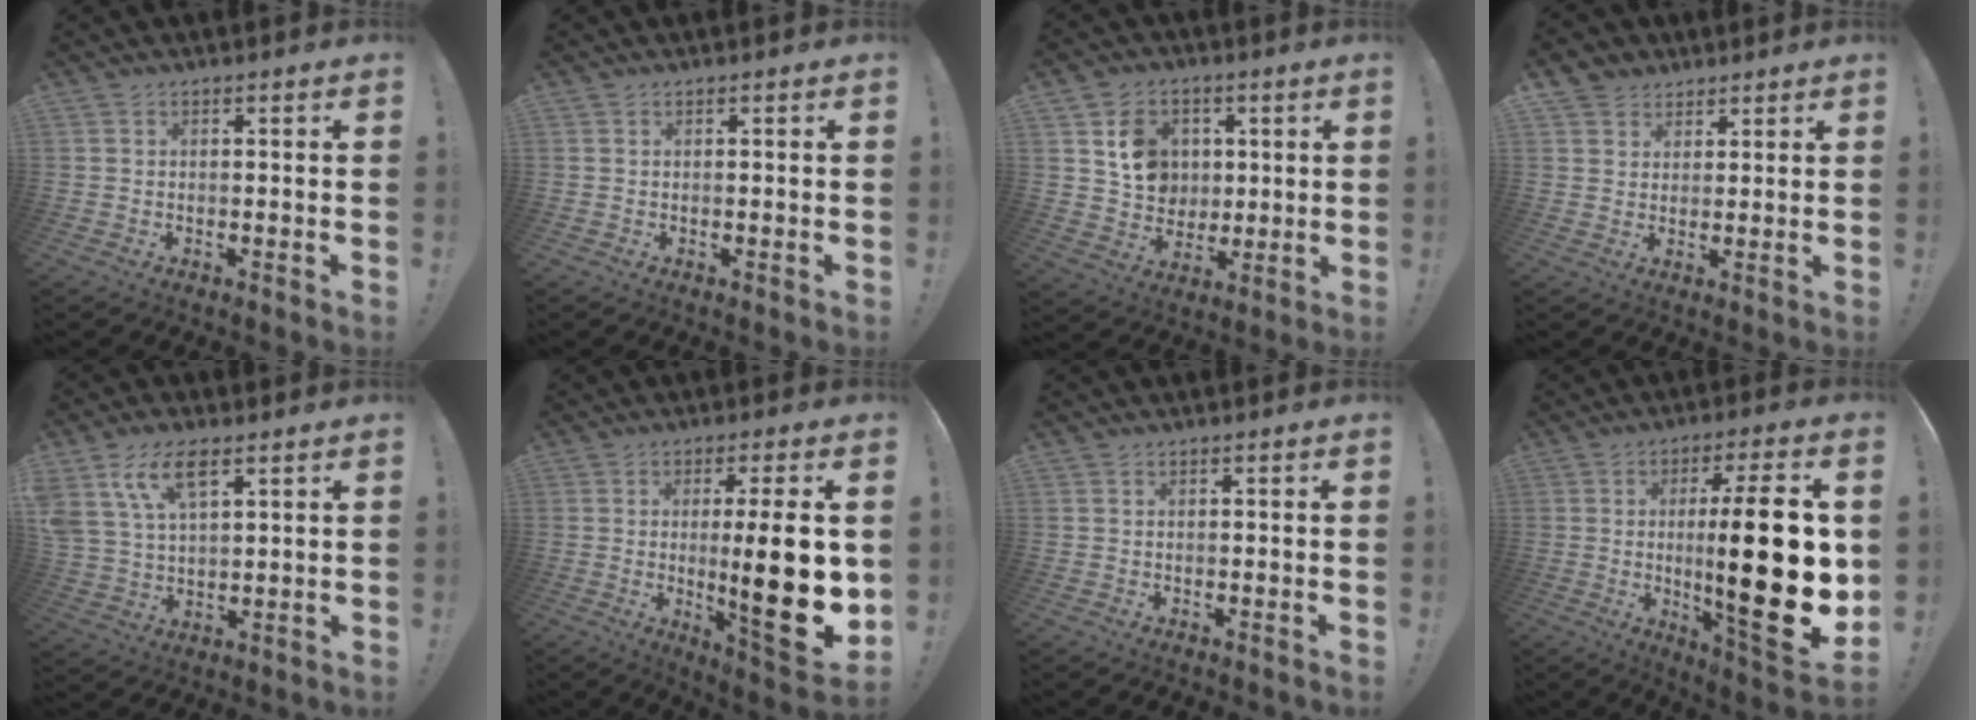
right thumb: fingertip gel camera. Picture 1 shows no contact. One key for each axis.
{"total": 0.0}
{"total": 10.8, "fx": 3.1, "fy": 9.7, "fz": 3.7, "tx": -0.050, "ty": -0.006, "tz": 0.070}
{"total": 5.1, "fx": 2.9, "fy": 4.1, "fz": 0.4, "tx": -0.004, "ty": -0.019, "tz": 0.057}
{"total": 11.3, "fx": 6.4, "fy": 5.5, "fz": 7.5, "tx": -0.150, "ty": -0.015, "tz": 0.122}
{"total": 18.2, "fx": -0.5, "fy": 2.8, "fz": 18.0, "tx": -0.255, "ty": -0.021, "tz": -0.005}
{"total": 0.0}
{"total": 25.6, "fx": -0.2, "fy": 4.9, "fz": 25.2, "tx": -0.419, "ty": -0.025, "tz": -0.005}